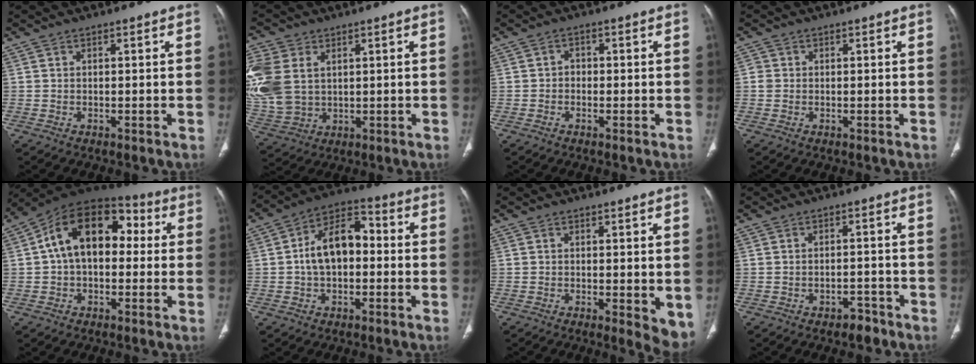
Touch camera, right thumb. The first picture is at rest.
{"total": 16.0, "force": [3.4, 11.7, 10.4], "torque": [-0.260, -0.005, 0.078]}
{"total": 1.7, "force": [-0.5, 1.5, 0.7], "torque": [0.001, 0.008, -0.016]}
{"total": 1.4, "force": [-0.1, 1.4, 0.4], "torque": [0.000, 0.004, -0.001]}
{"total": 16.7, "force": [2.2, 10.8, 12.5], "torque": [-0.170, 0.047, 0.024]}
{"total": 11.8, "force": [-0.1, 7.4, 9.1], "torque": [-0.142, 0.036, -0.014]}
{"total": 5.3, "force": [-0.1, 1.9, 5.0], "torque": [-0.059, -0.015, 0.000]}
{"total": 3.1, "force": [-2.2, 1.7, 1.5], "torque": [-0.014, 0.018, -0.026]}